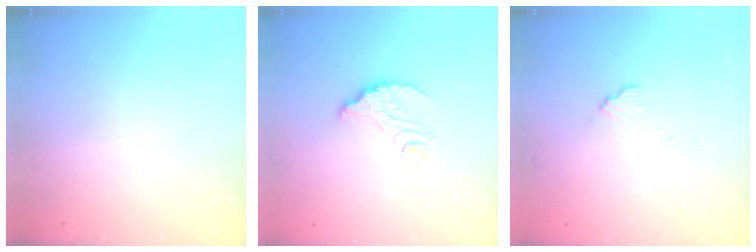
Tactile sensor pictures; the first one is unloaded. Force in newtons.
{"total": 8.3, "press": 8.3, "slide": 0.5}
{"total": 5.4, "press": 5.4, "slide": 0.5}